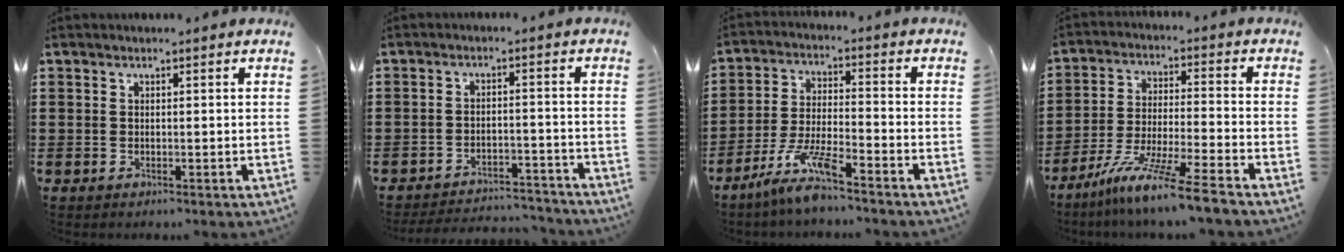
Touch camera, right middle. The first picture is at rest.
{"total": 4.1, "force": [-4.0, 0.3, 0.5], "torque": [-0.019, 0.002, -0.087]}
{"total": 7.7, "force": [-6.1, 0.5, 4.7], "torque": [-0.102, -0.012, -0.115]}
{"total": 10.2, "force": [-8.5, -0.9, 5.6], "torque": [-0.114, -0.010, -0.171]}